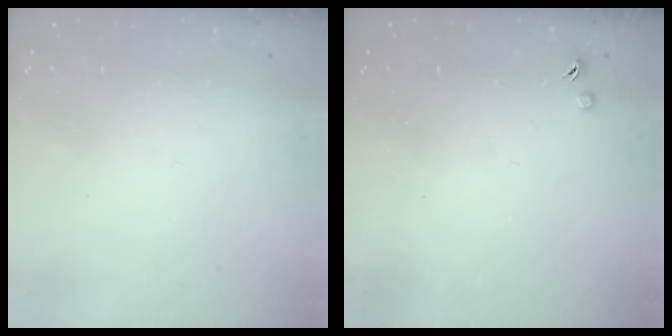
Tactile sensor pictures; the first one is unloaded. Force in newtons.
{"total": 3.0, "press": 2.9, "slide": 0.5}